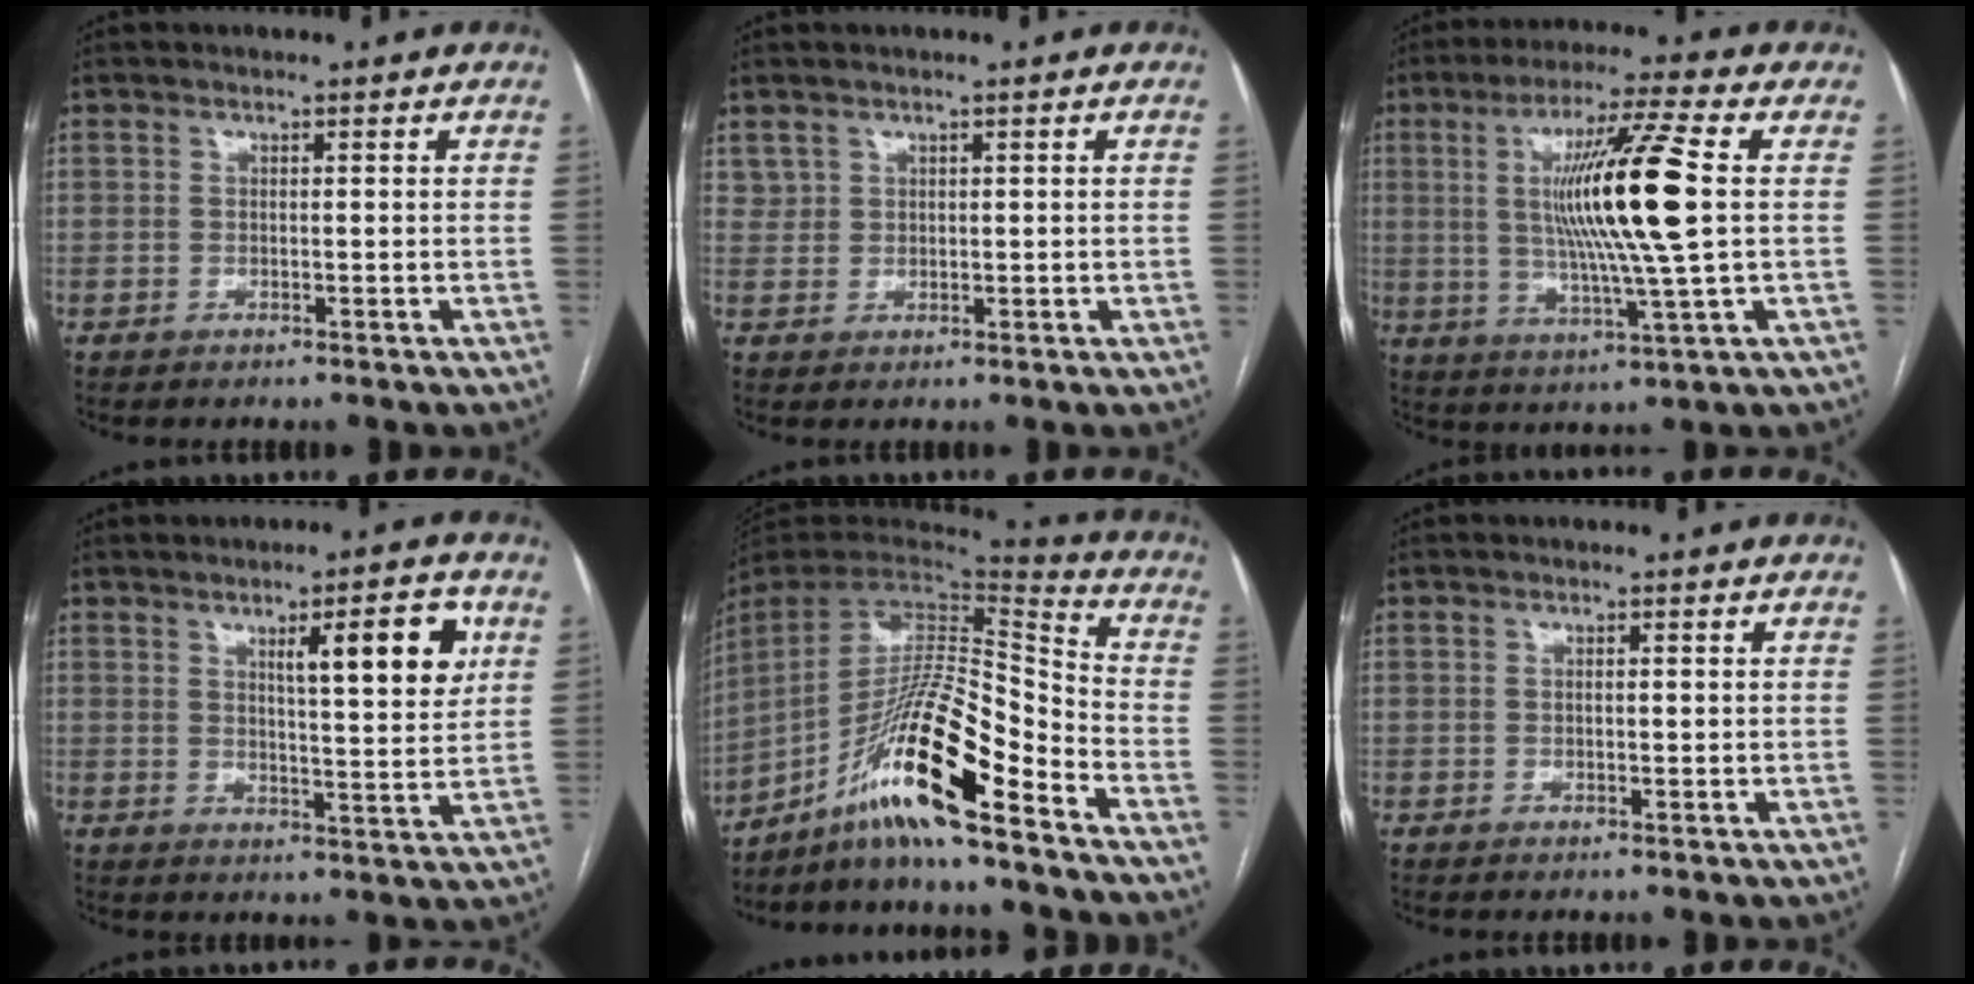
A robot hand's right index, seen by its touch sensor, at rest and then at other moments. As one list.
[{"total": 2.0, "force": [1.3, 1.5, 0.3], "torque": [0.000, 0.005, 0.026]}, {"total": 15.2, "force": [1.9, -0.9, 15.1], "torque": [-0.281, -0.004, 0.029]}, {"total": 9.7, "force": [4.0, 1.3, 8.7], "torque": [-0.123, 0.002, 0.057]}, {"total": 17.3, "force": [-11.1, 0.8, 13.3], "torque": [-0.256, 0.003, -0.201]}, {"total": 0.9, "force": [0.1, 0.3, 0.8], "torque": [-0.014, 0.000, 0.002]}]